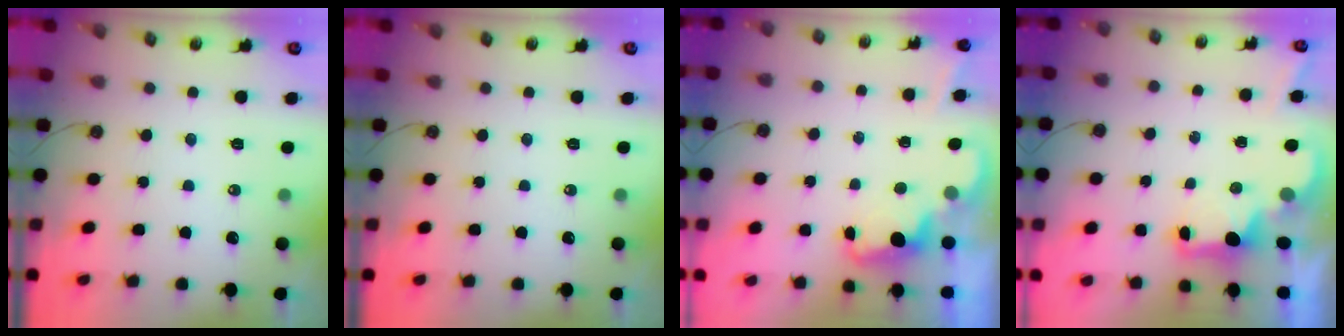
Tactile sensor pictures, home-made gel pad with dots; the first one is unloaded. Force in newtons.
{"total": 0.0}
{"total": 2.1, "press": 2.1, "slide": 0.5}
{"total": 2.2, "press": 2.1, "slide": 0.8}